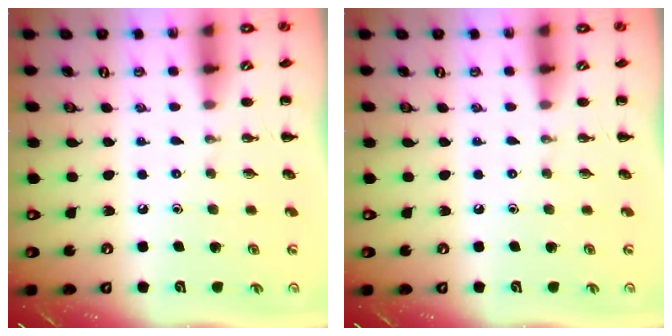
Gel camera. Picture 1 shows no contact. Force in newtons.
{"total": 0.0}